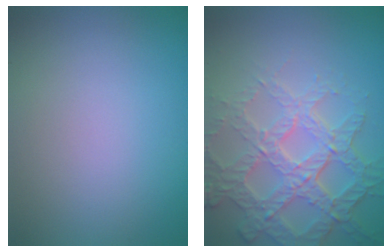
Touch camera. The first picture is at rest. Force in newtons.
{"total": 6.1, "press": 5.0, "slide": 3.3}